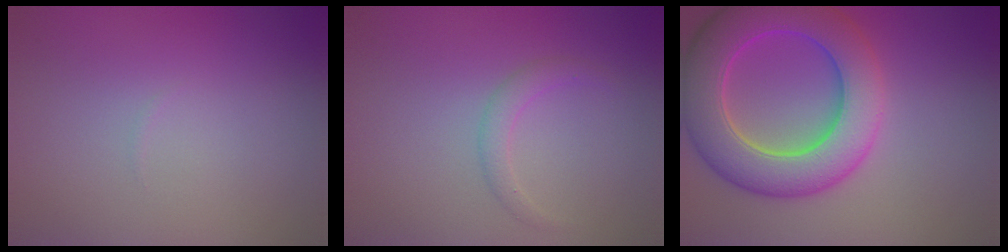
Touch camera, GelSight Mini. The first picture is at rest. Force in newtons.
{"total": 1.5, "press": 1.5, "slide": 0.1}
{"total": 9.5, "press": 9.5, "slide": 0.3}